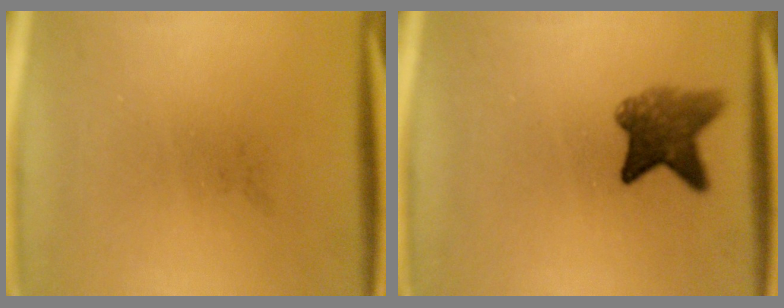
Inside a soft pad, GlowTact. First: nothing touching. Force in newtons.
{"total": 5.9}